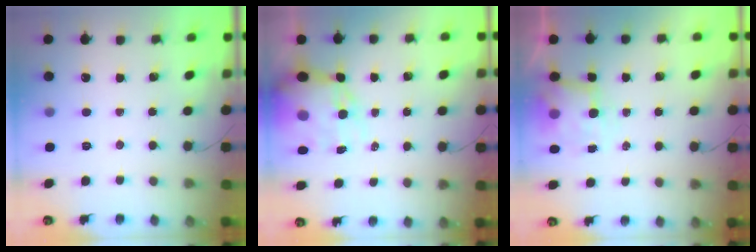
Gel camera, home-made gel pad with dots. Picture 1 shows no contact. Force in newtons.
{"total": 13.4, "press": 12.9, "slide": 3.6}
{"total": 5.4, "press": 5.4, "slide": 0.5}